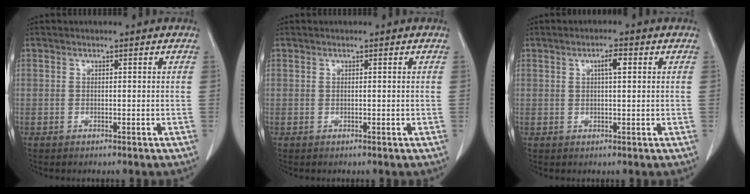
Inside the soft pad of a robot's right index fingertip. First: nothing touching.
{"total": 0.0}
{"total": 2.5, "force": [0.8, 0.4, 2.3], "torque": [-0.041, 0.004, 0.013]}